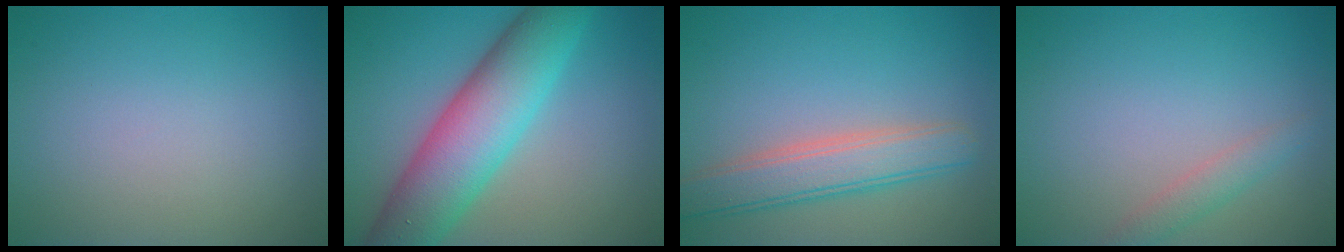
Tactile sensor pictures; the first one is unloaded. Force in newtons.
{"total": 9.4, "press": 9.4, "slide": 0.1}
{"total": 4.7, "press": 4.7, "slide": 0.4}
{"total": 1.6, "press": 1.6, "slide": 0.2}